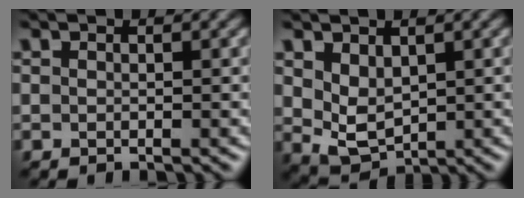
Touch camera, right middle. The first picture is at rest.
{"total": 3.4, "force": [1.1, 2.2, 2.3], "torque": [-0.054, -0.009, 0.029]}